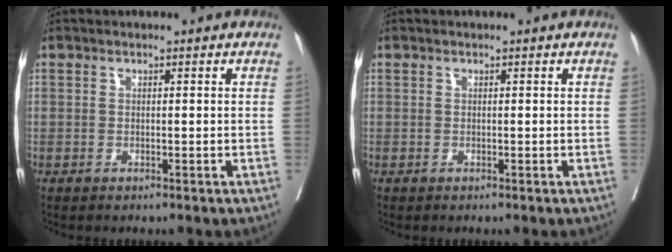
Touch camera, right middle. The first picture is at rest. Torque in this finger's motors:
{"motor_torque": [0.00, 0.00, 0.00, 0.00]}